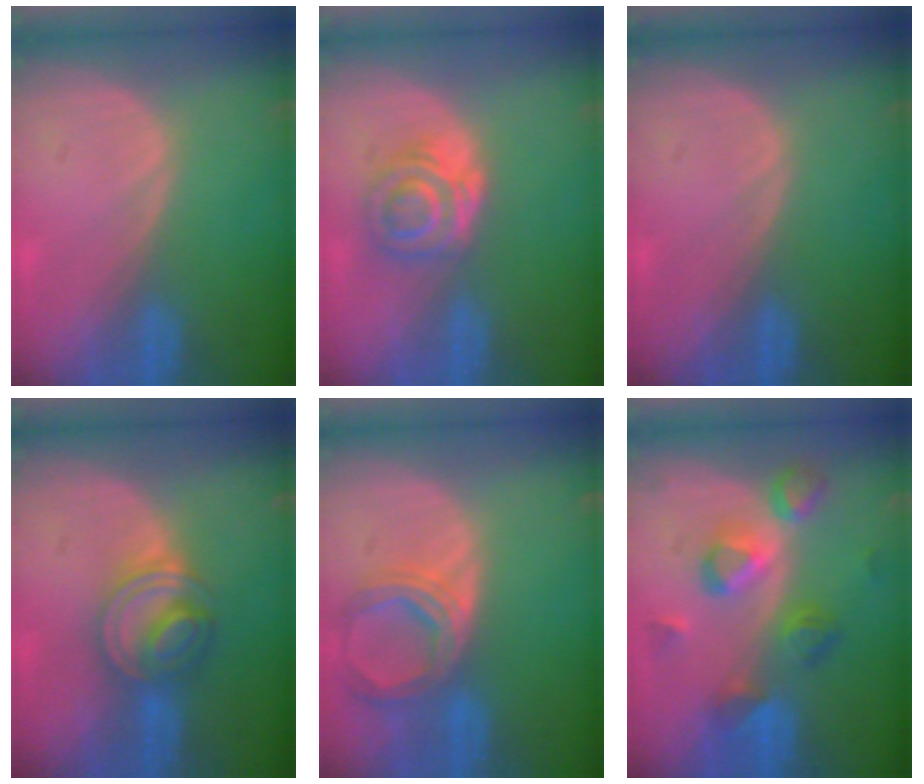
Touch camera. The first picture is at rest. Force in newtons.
{"total": 6.3, "press": 5.2, "slide": 3.5}
{"total": 0.0}
{"total": 6.3, "press": 6.1, "slide": 1.6}
{"total": 6.9, "press": 6.3, "slide": 2.6}
{"total": 7.4, "press": 7.4, "slide": 0.8}